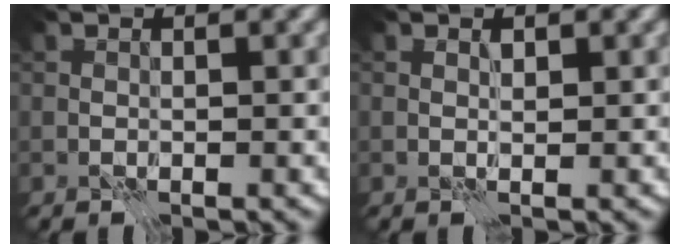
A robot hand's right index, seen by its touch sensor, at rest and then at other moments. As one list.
[{"total": 0.5, "force": [0.5, -0.2, 0.1], "torque": [0.000, 0.002, 0.008]}]